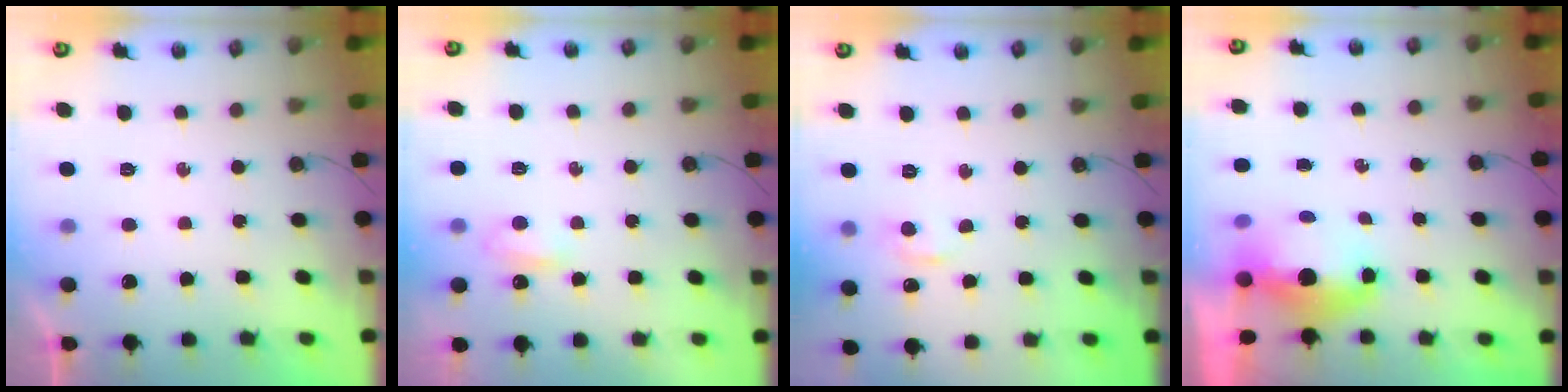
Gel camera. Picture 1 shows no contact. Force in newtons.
{"total": 4.0, "press": 4.0, "slide": 0.7}
{"total": 5.4, "press": 5.4, "slide": 0.8}
{"total": 6.5, "press": 6.3, "slide": 1.4}